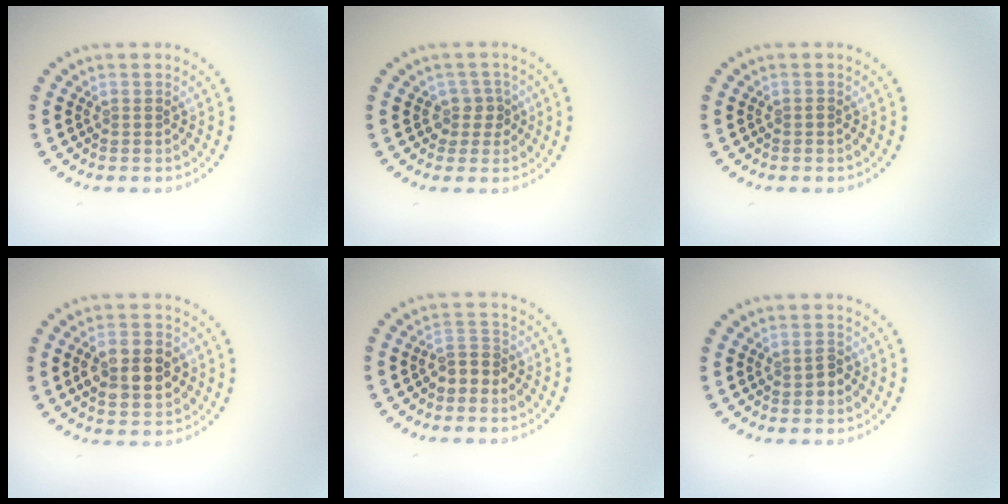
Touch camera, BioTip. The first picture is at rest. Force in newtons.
{"total": 1.8, "press": 1.4, "slide": 1.1}
{"total": 0.5, "press": 0.4, "slide": 0.4}
{"total": 4.7, "press": 4.7, "slide": 0.1}
{"total": 2.0, "press": 1.7, "slide": 1.0}
{"total": 1.3, "press": 1.2, "slide": 0.3}